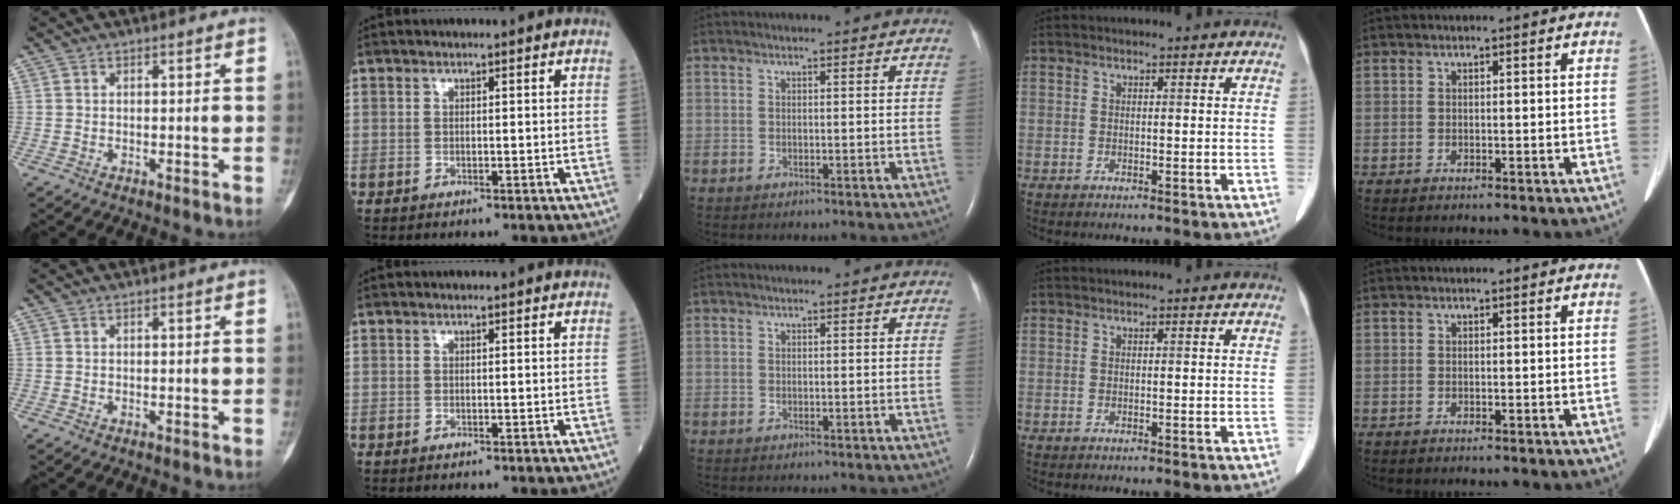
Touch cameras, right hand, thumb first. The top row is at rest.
{}